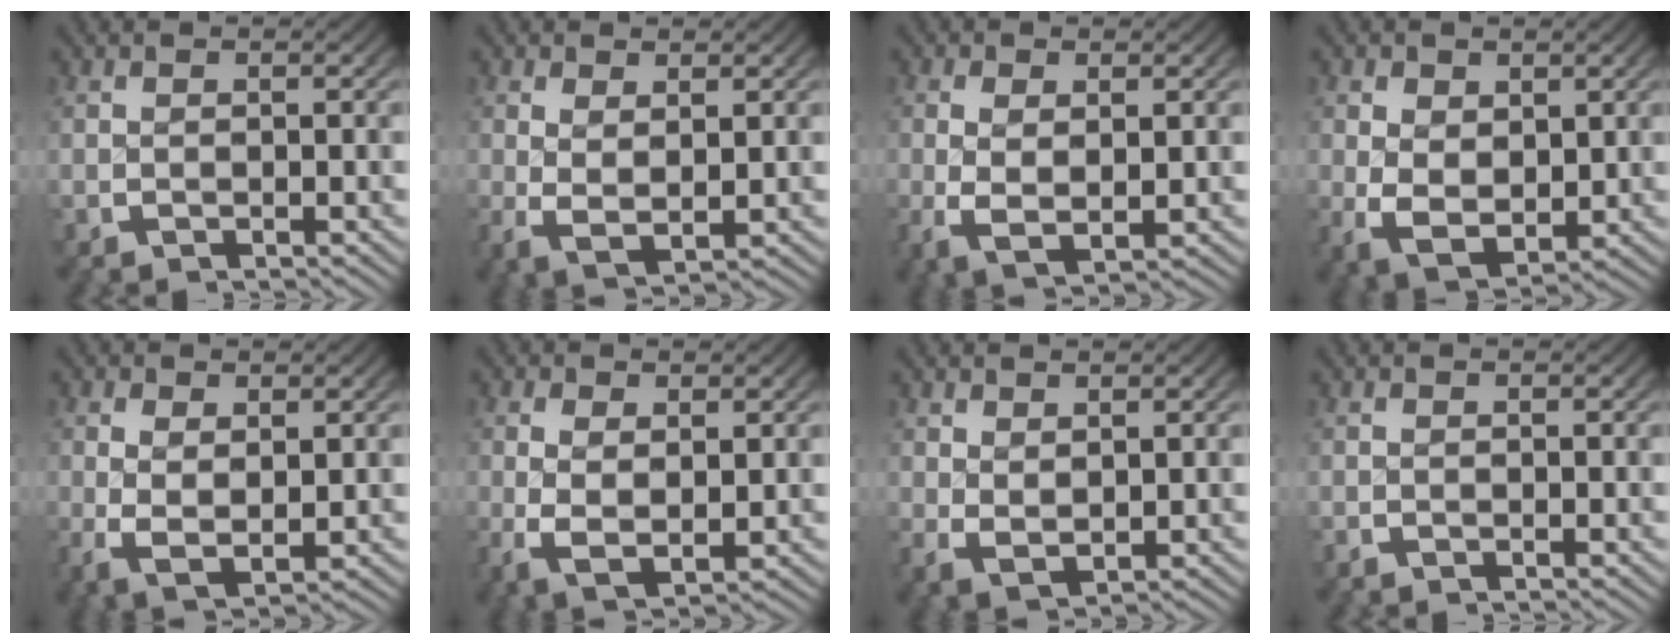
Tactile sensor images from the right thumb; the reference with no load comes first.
{"total": 3.0, "force": [0.3, 1.8, 2.4], "torque": [-0.054, -0.022, 0.017]}
{"total": 3.6, "force": [-0.3, 2.1, 2.9], "torque": [-0.067, -0.022, 0.006]}
{"total": 5.5, "force": [-0.7, 4.2, 3.5], "torque": [-0.088, -0.039, 0.007]}
{"total": 3.6, "force": [-0.2, 2.3, 2.8], "torque": [-0.067, -0.026, 0.011]}
{"total": 4.0, "force": [-0.4, 2.5, 3.1], "torque": [-0.074, -0.027, 0.008]}
{"total": 2.3, "force": [0.7, 1.6, 1.5], "torque": [-0.028, -0.014, 0.023]}
{"total": 0.5, "force": [-0.5, 0.2, 0.0], "torque": [-0.003, -0.004, -0.011]}